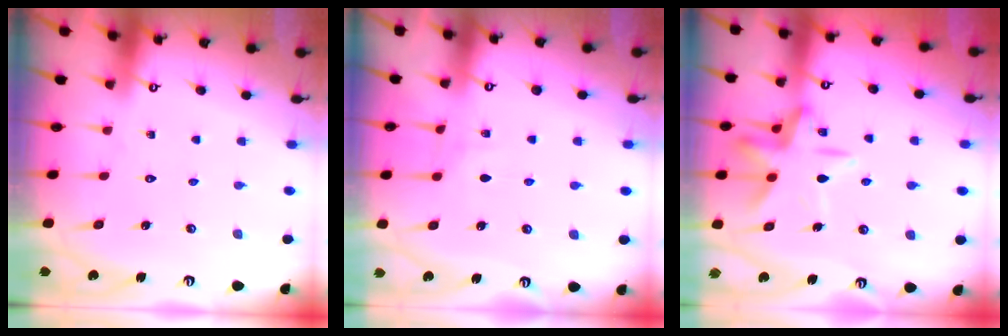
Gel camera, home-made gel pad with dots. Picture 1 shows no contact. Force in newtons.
{"total": 4.8, "press": 4.8, "slide": 0.4}
{"total": 13.4, "press": 13.4, "slide": 1.3}